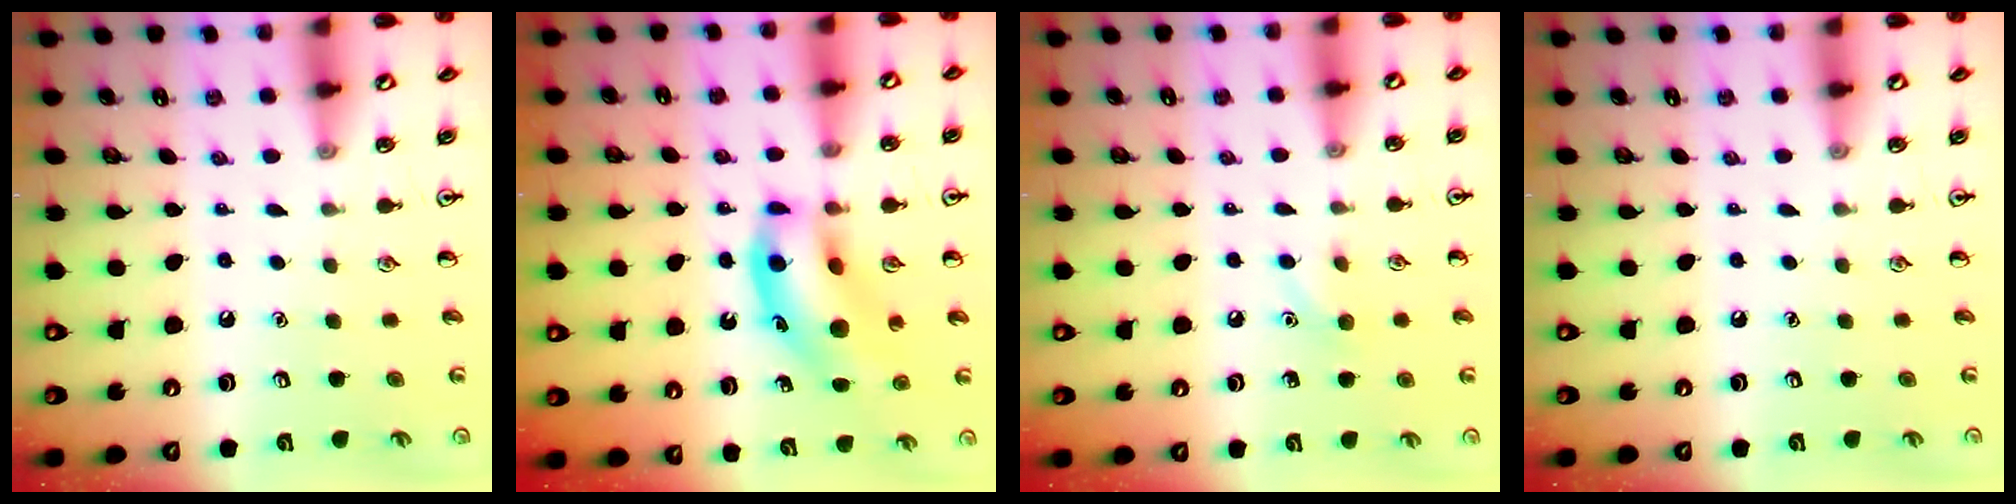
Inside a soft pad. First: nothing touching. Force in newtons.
{"total": 14.4, "press": 13.8, "slide": 4.0}
{"total": 5.8, "press": 5.5, "slide": 1.7}
{"total": 0.0}